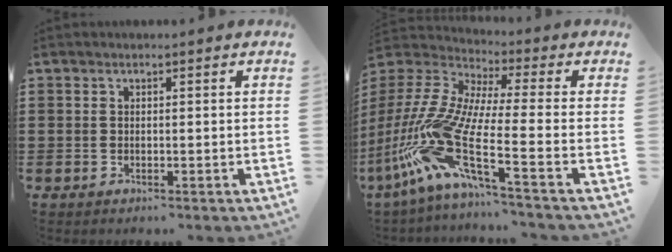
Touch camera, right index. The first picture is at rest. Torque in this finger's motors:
{"motor_torque": [2.14, 0.00, 1.05, 0.21]}